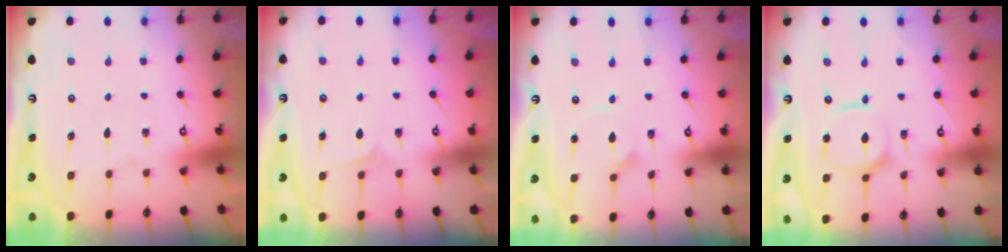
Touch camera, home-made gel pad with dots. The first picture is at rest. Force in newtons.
{"total": 4.0, "press": 4.0, "slide": 0.4}
{"total": 3.0, "press": 3.0, "slide": 0.2}
{"total": 10.4, "press": 10.4, "slide": 1.1}